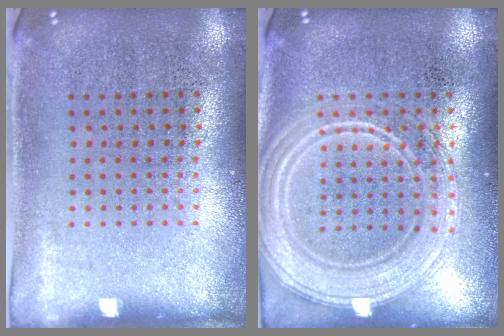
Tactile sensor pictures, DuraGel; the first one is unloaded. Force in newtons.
{"total": 3.8, "press": 3.8, "slide": 0.6}